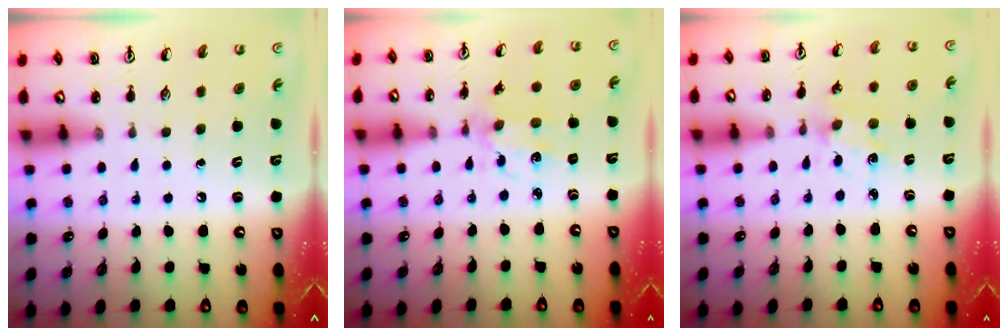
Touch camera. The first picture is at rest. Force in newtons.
{"total": 3.5, "press": 3.4, "slide": 1.0}
{"total": 2.3, "press": 2.3, "slide": 0.4}